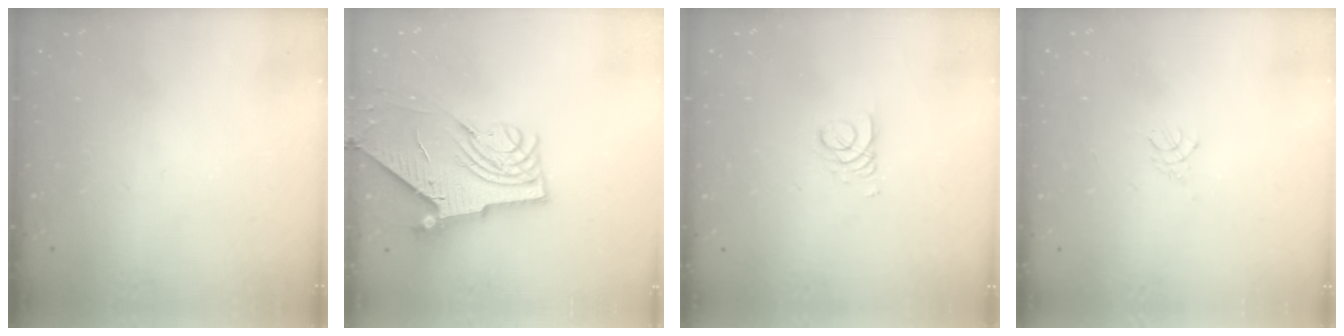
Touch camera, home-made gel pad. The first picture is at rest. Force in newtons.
{"total": 9.2, "press": 9.1, "slide": 1.3}
{"total": 2.7, "press": 2.7, "slide": 0.3}
{"total": 3.0, "press": 2.9, "slide": 0.6}